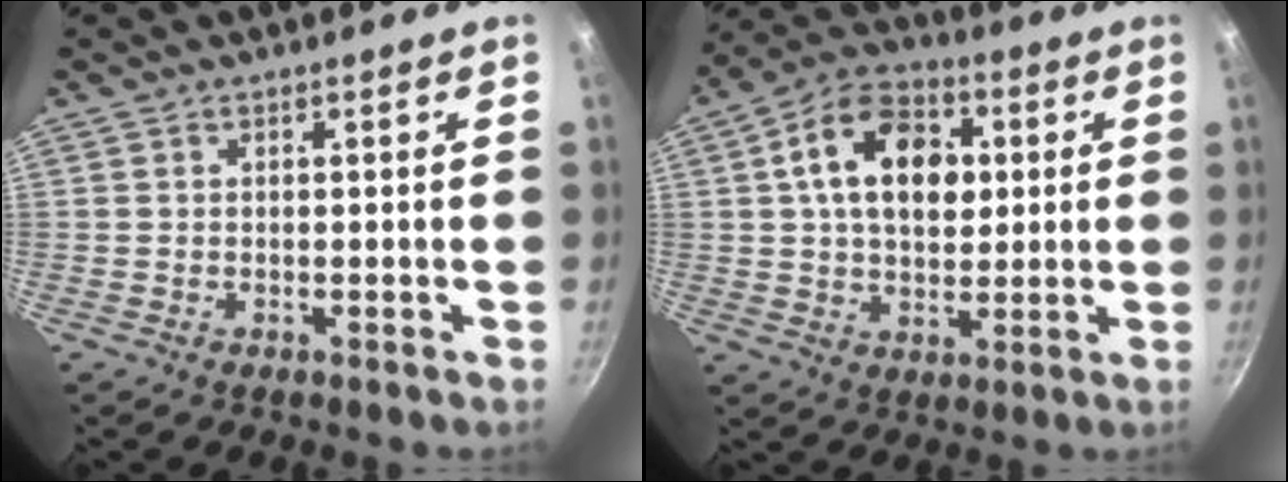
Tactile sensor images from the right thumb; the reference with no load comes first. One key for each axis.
{"total": 15.8, "fx": 3.2, "fy": 10.6, "fz": 11.2, "tx": -0.152, "ty": 0.012, "tz": 0.040}